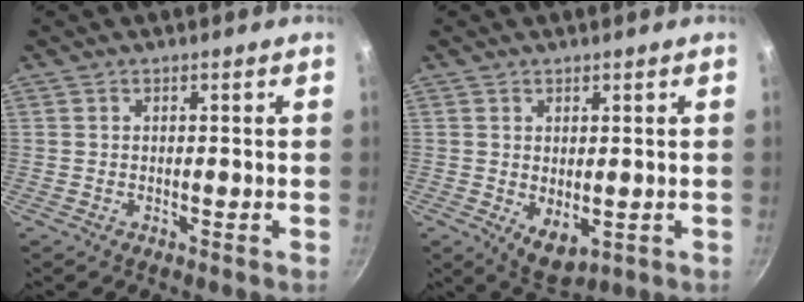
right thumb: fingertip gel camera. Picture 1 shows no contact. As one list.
[{"total": 5.4, "force": [-0.2, 3.2, 4.4], "torque": [-0.055, -0.016, 0.010]}]